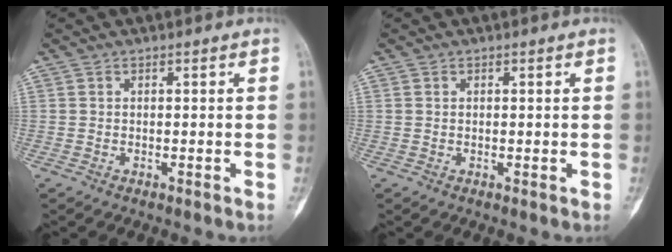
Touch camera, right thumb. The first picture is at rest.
{"total": 0.0}